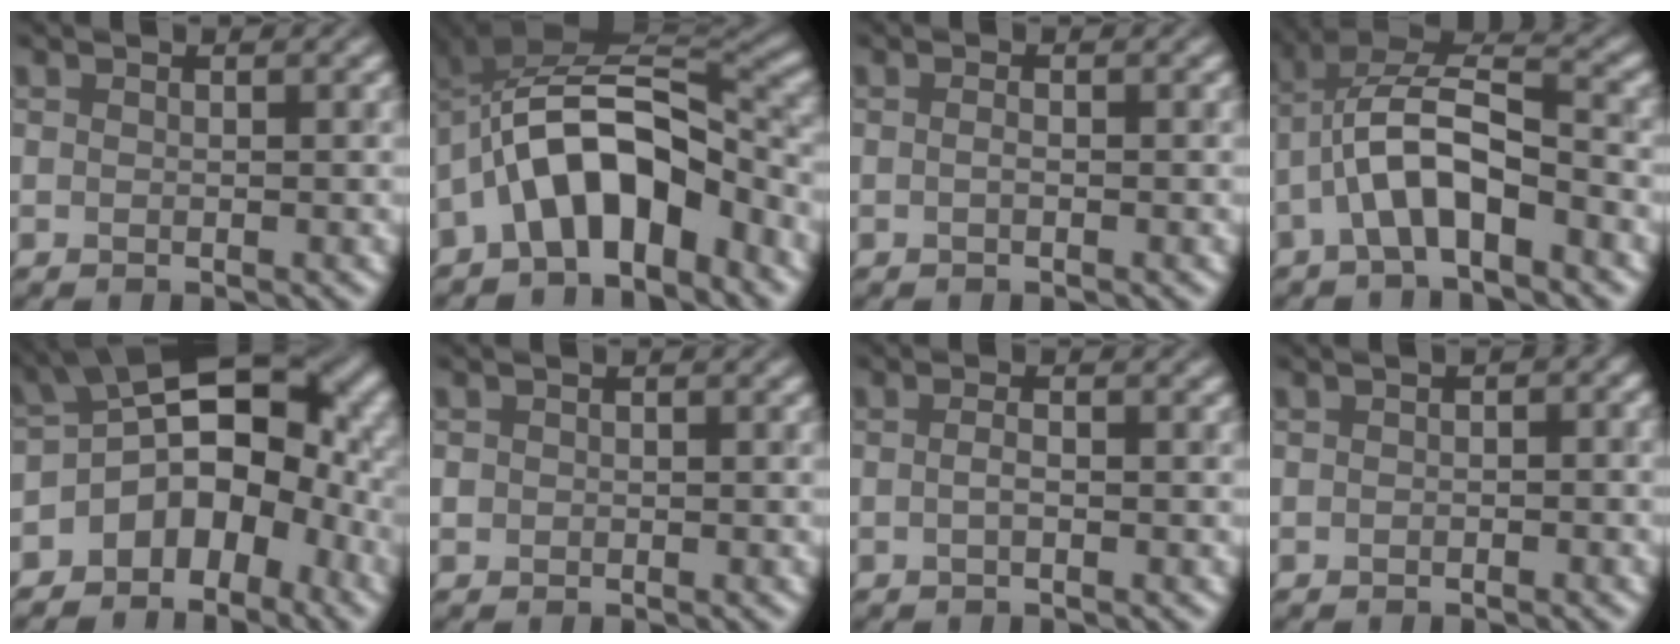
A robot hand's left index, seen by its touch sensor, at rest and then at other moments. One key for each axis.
{"total": 9.8, "fx": -4.0, "fy": 4.5, "fz": 7.8, "tx": -0.120, "ty": 0.024, "tz": -0.077}
{"total": 0.6, "fx": -0.2, "fy": 0.2, "fz": 0.5, "tx": -0.013, "ty": 0.000, "tz": -0.004}
{"total": 6.6, "fx": -2.5, "fy": 2.4, "fz": 5.6, "tx": -0.111, "ty": 0.019, "tz": -0.048}
{"total": 10.1, "fx": -3.3, "fy": 6.3, "fz": 7.2, "tx": -0.084, "ty": 0.015, "tz": -0.070}
{"total": 0.7, "fx": -0.1, "fy": 0.7, "fz": 0.1, "tx": 0.002, "ty": -0.004, "tz": -0.003}
{"total": 1.0, "fx": -0.2, "fy": 0.3, "fz": 0.9, "tx": -0.021, "ty": 0.001, "tz": -0.006}
{"total": 1.5, "fx": -0.2, "fy": 0.9, "fz": 1.2, "tx": -0.015, "ty": 0.000, "tz": -0.004}